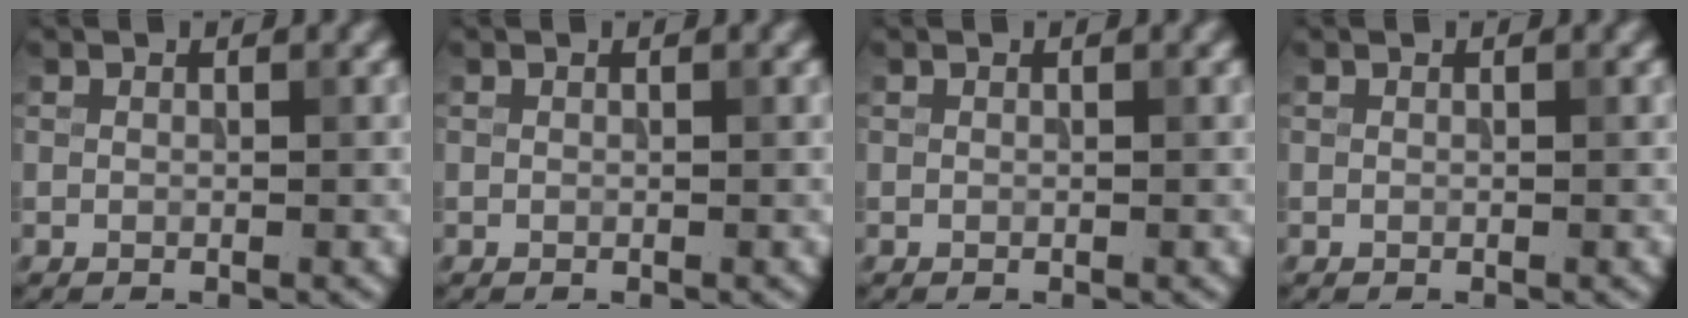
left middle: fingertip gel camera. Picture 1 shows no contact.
{"total": 0.0}
{"total": 0.0}
{"total": 0.0}